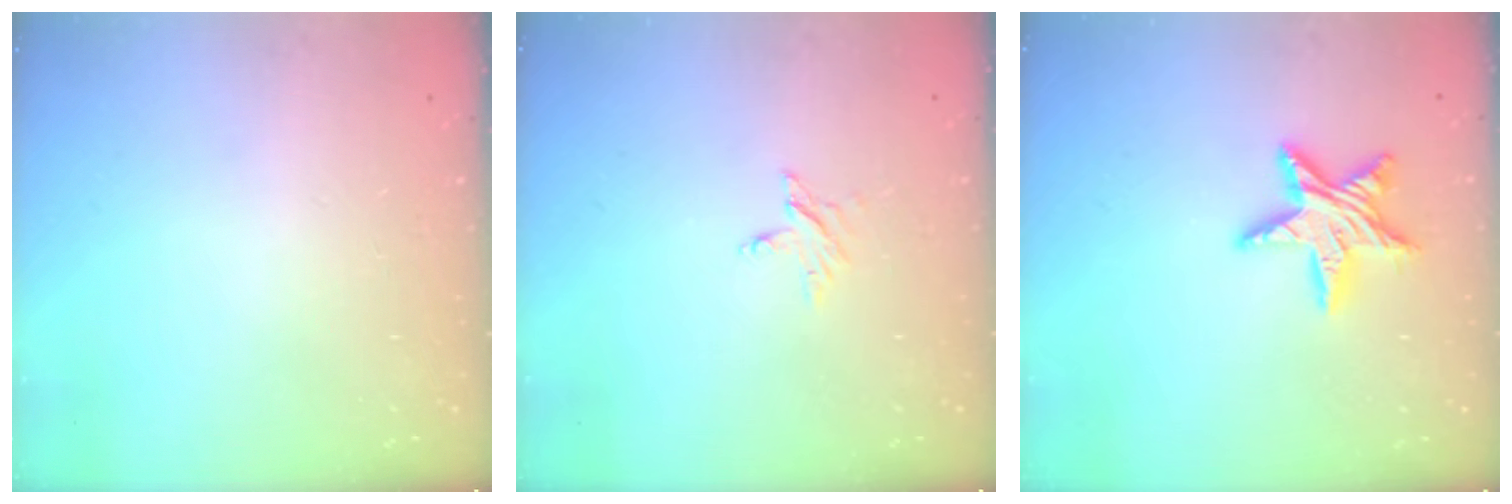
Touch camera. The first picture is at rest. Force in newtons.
{"total": 2.4, "press": 2.4, "slide": 0.2}
{"total": 11.3, "press": 11.2, "slide": 0.8}